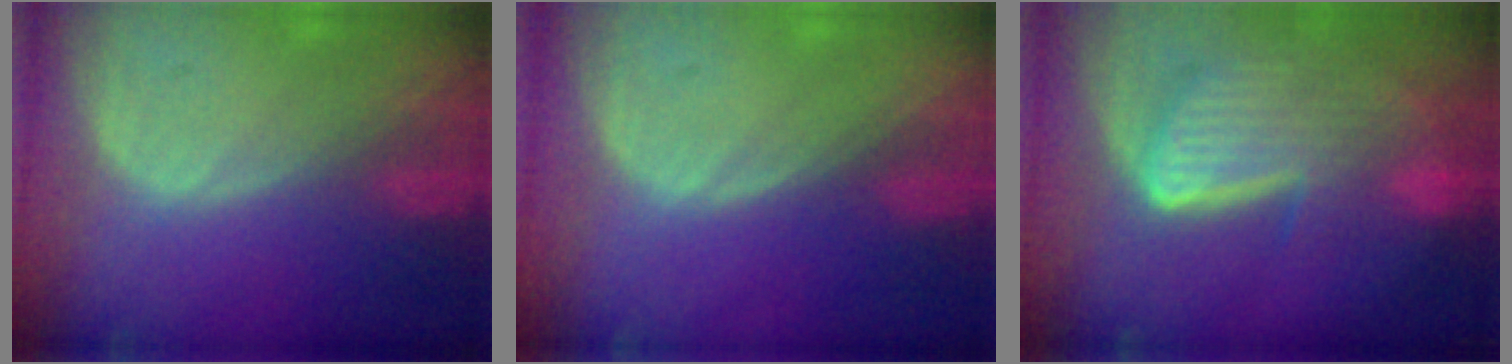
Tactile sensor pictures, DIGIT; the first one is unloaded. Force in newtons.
{"total": 0.0}
{"total": 9.1, "press": 8.0, "slide": 4.5}